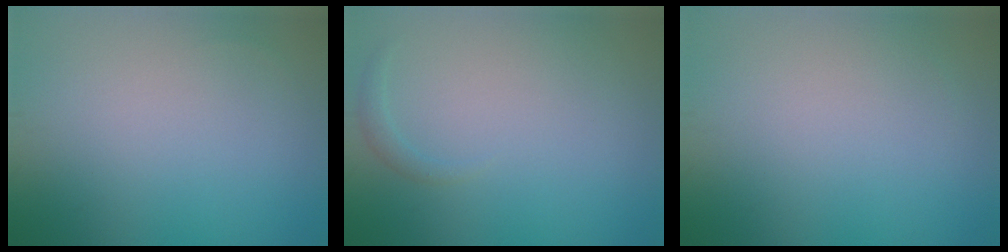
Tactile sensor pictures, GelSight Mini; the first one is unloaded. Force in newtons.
{"total": 0.8, "press": 0.8, "slide": 0.1}
{"total": 0.0}